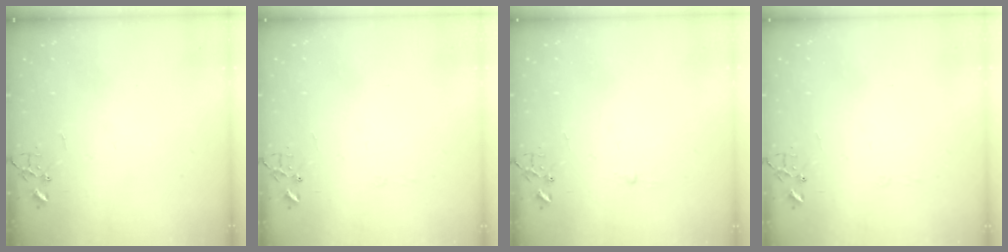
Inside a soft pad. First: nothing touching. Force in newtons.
{"total": 2.6, "press": 2.6, "slide": 0.5}
{"total": 2.8, "press": 2.8, "slide": 0.3}
{"total": 2.6, "press": 2.6, "slide": 0.5}